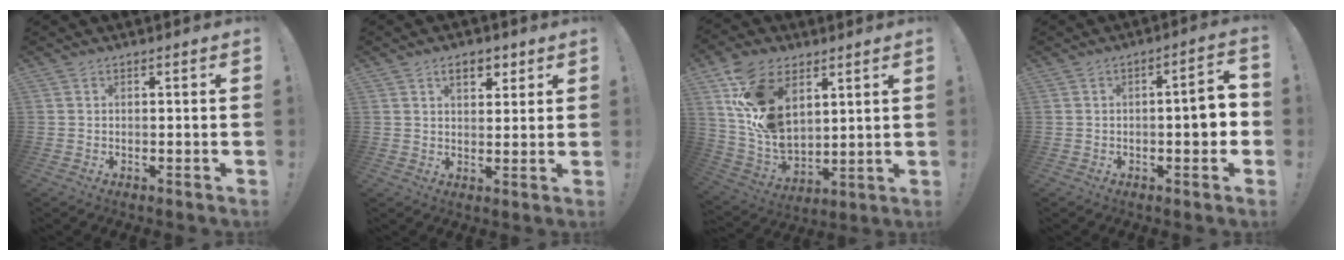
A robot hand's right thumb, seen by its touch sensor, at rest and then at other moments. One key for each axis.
{"total": 6.1, "fx": 3.2, "fy": 3.6, "fz": 3.7, "tx": -0.050, "ty": -0.003, "tz": 0.054}
{"total": 16.4, "fx": 7.9, "fy": 10.4, "fz": 9.9, "tx": -0.216, "ty": -0.042, "tz": 0.151}
{"total": 6.7, "fx": -1.3, "fy": 1.8, "fz": 6.3, "tx": -0.086, "ty": 0.004, "tz": -0.024}